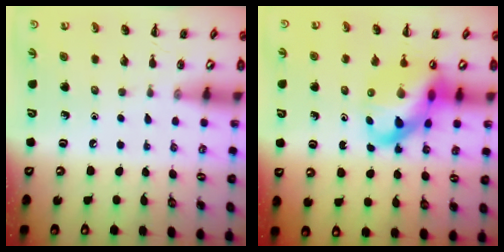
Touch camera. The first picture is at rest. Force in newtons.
{"total": 15.8, "press": 15.2, "slide": 4.1}